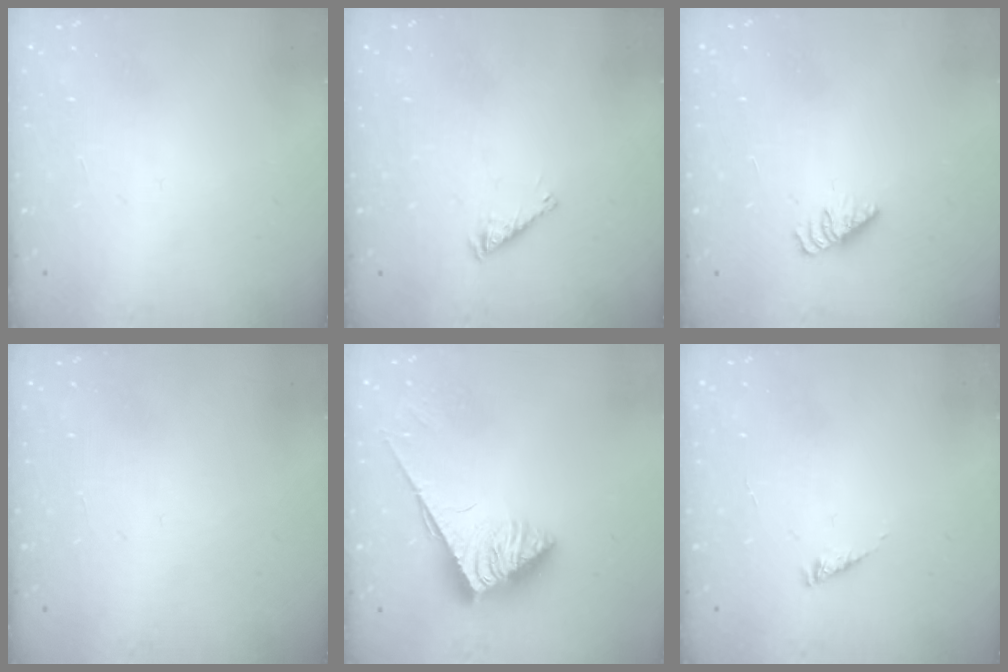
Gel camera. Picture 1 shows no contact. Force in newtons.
{"total": 3.2, "press": 3.2, "slide": 0.4}
{"total": 2.5, "press": 2.4, "slide": 0.4}
{"total": 0.0}
{"total": 3.8, "press": 3.8, "slide": 0.6}
{"total": 1.6, "press": 1.6, "slide": 0.3}